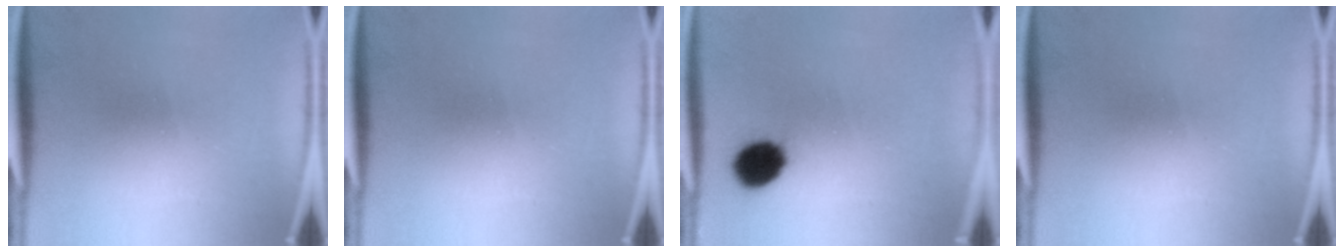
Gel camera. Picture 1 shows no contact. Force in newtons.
{"total": 0.0}
{"total": 9.1}
{"total": 0.0}